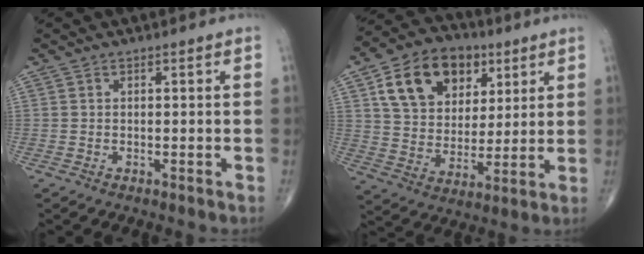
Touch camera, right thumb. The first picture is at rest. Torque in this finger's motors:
{"motor_torque": [1.04, 1.57, 0.22, -0.03, 0.21]}